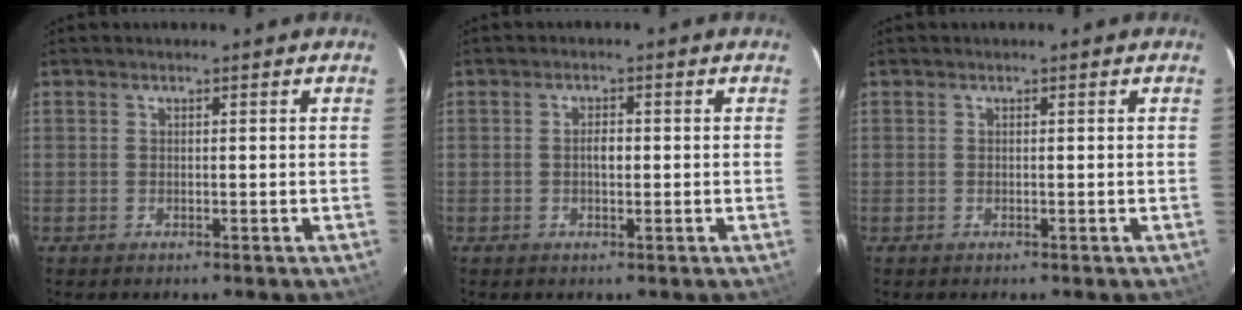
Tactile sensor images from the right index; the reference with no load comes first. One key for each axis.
{"total": 1.8, "fx": -0.1, "fy": 0.9, "fz": 1.6, "tx": -0.029, "ty": 0.006, "tz": -0.004}
{"total": 0.0}